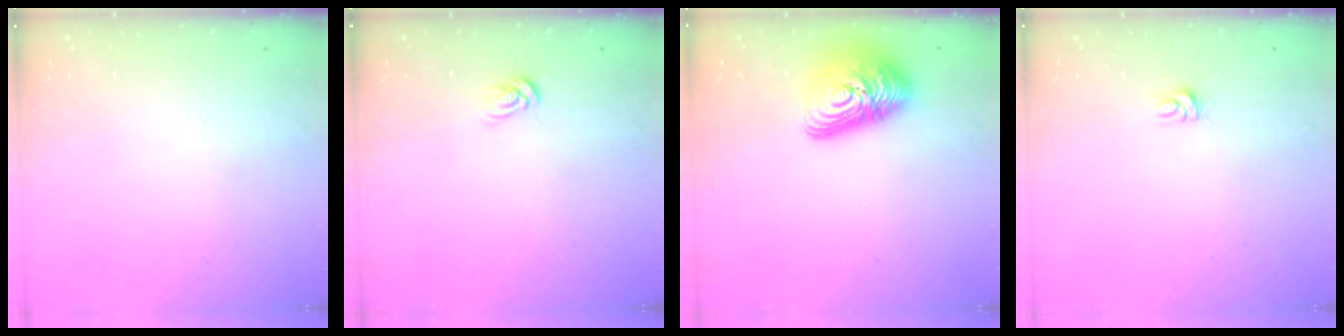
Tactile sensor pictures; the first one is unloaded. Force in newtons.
{"total": 3.7, "press": 3.7, "slide": 0.4}
{"total": 14.6, "press": 14.5, "slide": 1.1}
{"total": 4.1, "press": 4.1, "slide": 0.4}